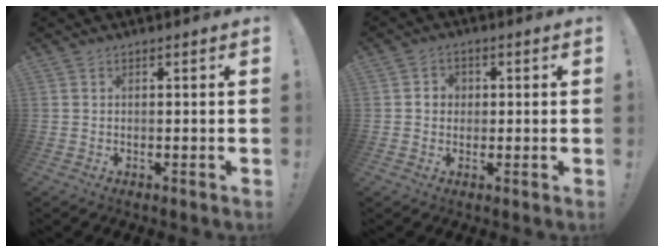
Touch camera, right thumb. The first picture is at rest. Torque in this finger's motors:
{"motor_torque": [0.68, 0.59, 0.33, -0.29, -0.01]}